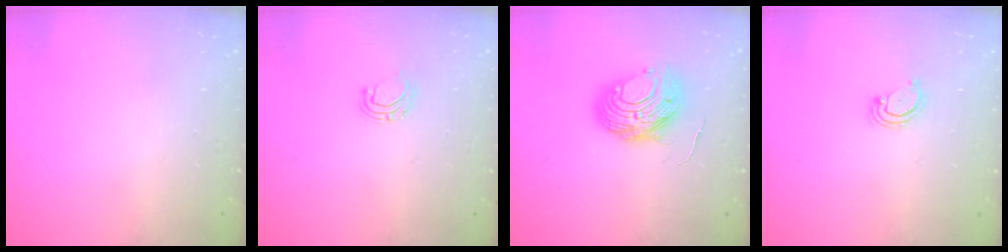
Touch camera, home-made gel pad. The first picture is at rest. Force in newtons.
{"total": 5.4, "press": 5.4, "slide": 0.5}
{"total": 11.2, "press": 11.2, "slide": 0.9}
{"total": 2.5, "press": 2.5, "slide": 0.3}